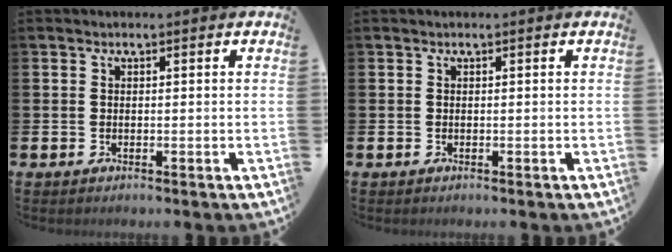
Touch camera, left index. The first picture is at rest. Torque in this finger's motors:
{"motor_torque": [0.25, 0.05, -0.03, -0.01]}